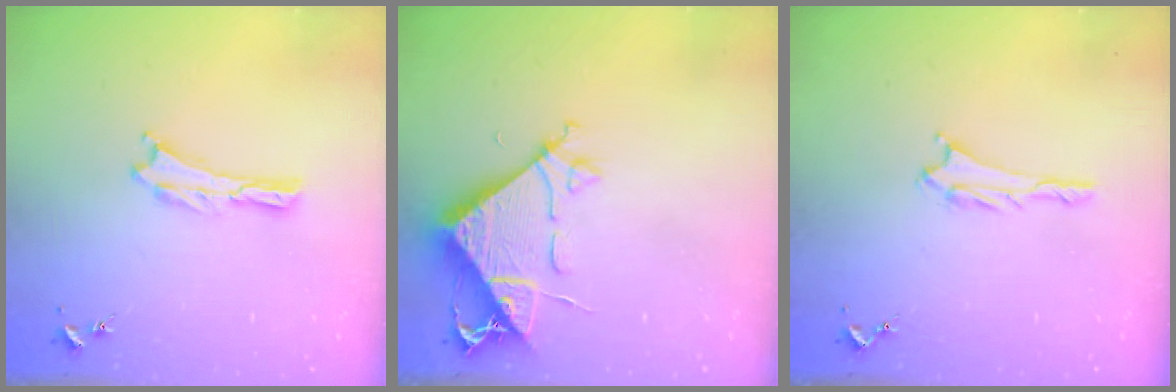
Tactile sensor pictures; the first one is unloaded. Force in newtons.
{"total": 7.7, "press": 7.6, "slide": 1.2}
{"total": 1.1, "press": 1.0, "slide": 0.1}